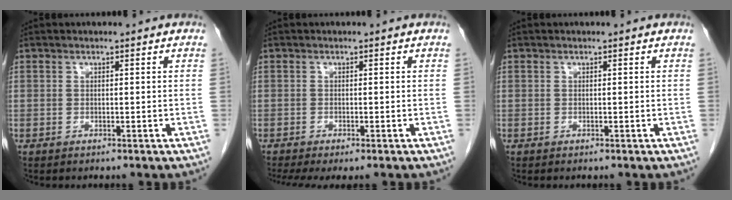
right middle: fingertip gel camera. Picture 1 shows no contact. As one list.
[{"total": 5.1, "force": [-4.0, 1.0, 3.0], "torque": [-0.043, -0.014, -0.064]}, {"total": 0.0}]